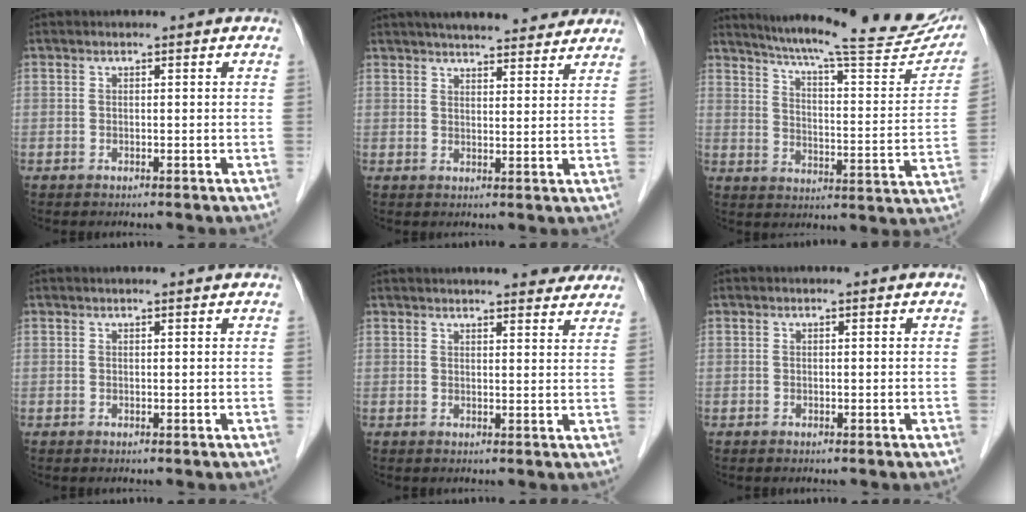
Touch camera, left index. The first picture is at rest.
{"total": 15.0, "force": [13.3, 2.7, 6.4], "torque": [-0.088, 0.028, 0.177]}
{"total": 25.7, "force": [22.3, 2.6, 12.4], "torque": [-0.186, -0.045, 0.284]}
{"total": 1.8, "force": [1.6, 0.1, 0.6], "torque": [-0.009, 0.016, 0.022]}
{"total": 13.5, "force": [12.2, 2.4, 5.3], "torque": [-0.058, 0.018, 0.144]}
{"total": 0.0}